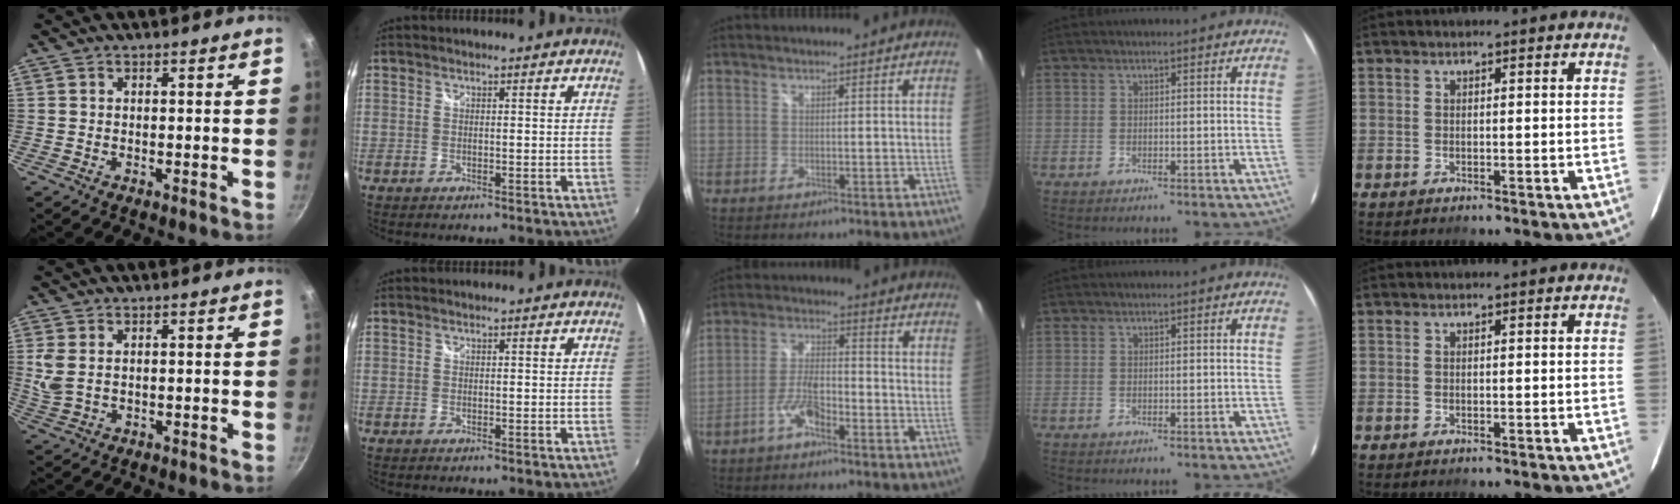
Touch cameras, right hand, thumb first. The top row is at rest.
{"thumb": {"total": 4.0, "force": [0.8, 2.4, 3.1], "torque": [-0.064, -0.003, 0.023]}, "middle": {"total": 5.2, "force": [-3.3, 1.6, 3.6], "torque": [-0.081, 0.012, -0.063]}}